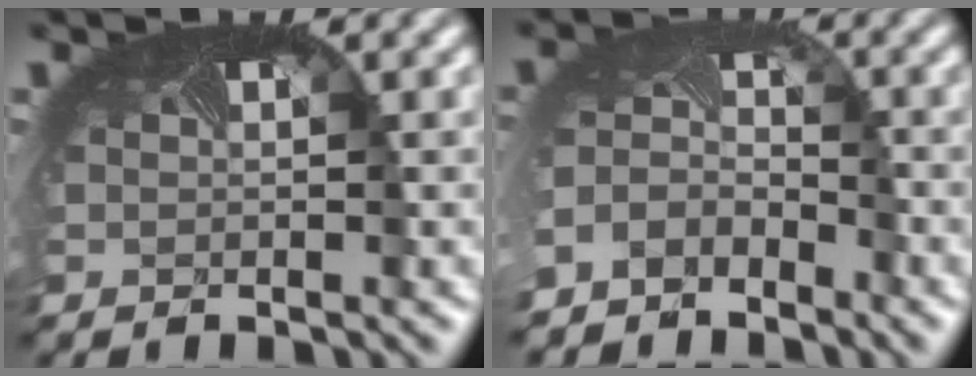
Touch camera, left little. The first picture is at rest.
{"total": 4.3, "force": [-3.6, 2.3, 0.7], "torque": [-0.025, -0.015, -0.072]}